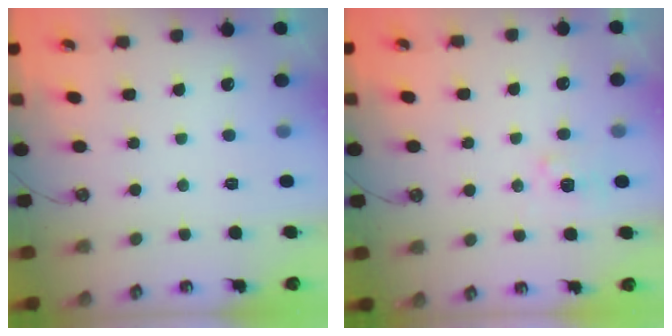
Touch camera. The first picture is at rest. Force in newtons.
{"total": 4.5, "press": 4.4, "slide": 0.5}